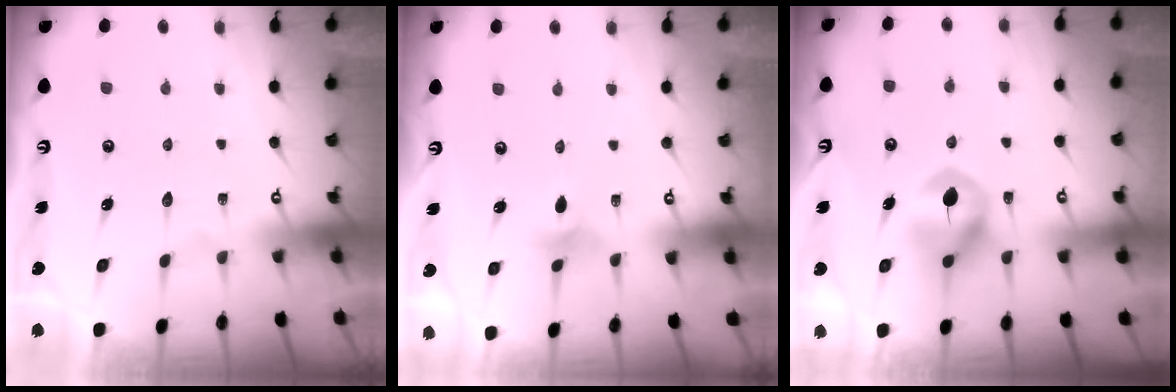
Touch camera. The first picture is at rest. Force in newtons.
{"total": 2.7, "press": 2.6, "slide": 0.5}
{"total": 8.0, "press": 7.9, "slide": 0.3}